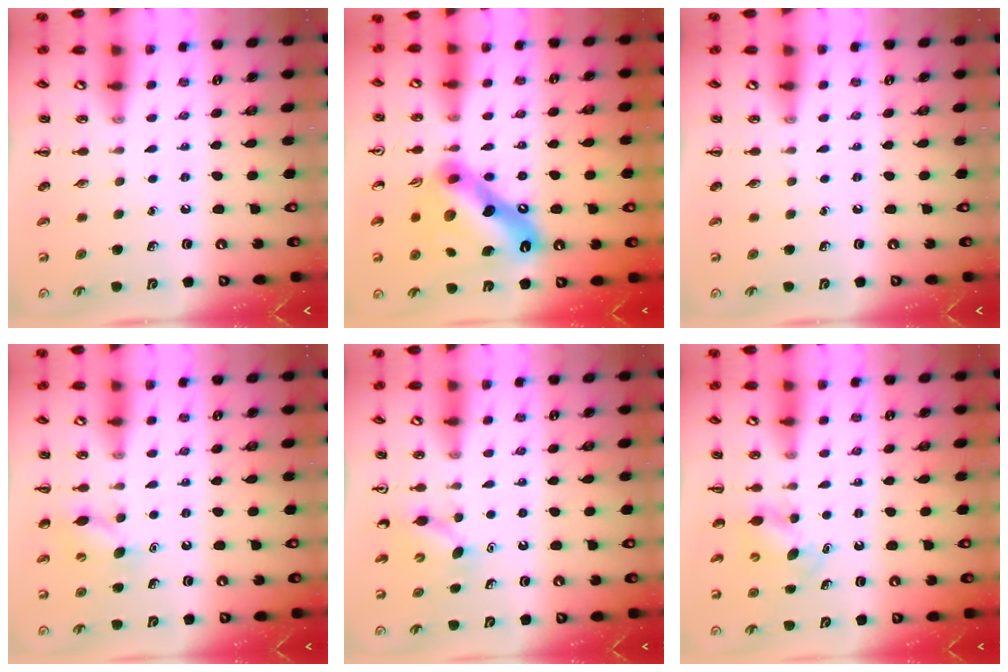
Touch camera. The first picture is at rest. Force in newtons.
{"total": 17.6, "press": 17.6, "slide": 0.1}
{"total": 0.0}
{"total": 8.1, "press": 7.9, "slide": 1.4}
{"total": 2.9, "press": 2.7, "slide": 1.1}
{"total": 4.4, "press": 4.3, "slide": 0.8}